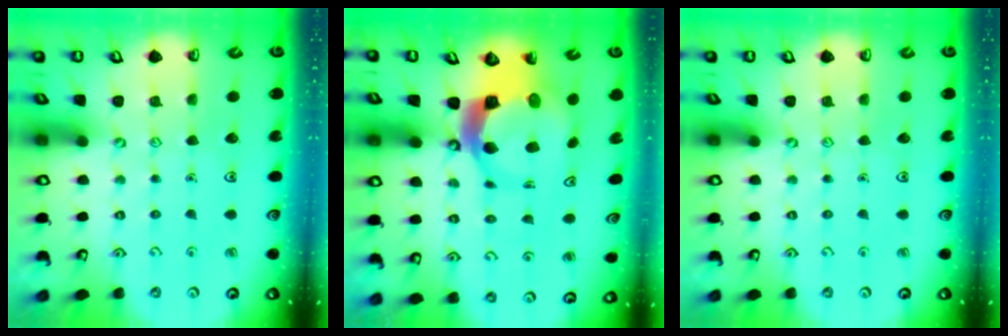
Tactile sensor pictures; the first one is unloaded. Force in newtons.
{"total": 8.6, "press": 8.5, "slide": 1.1}
{"total": 0.0}